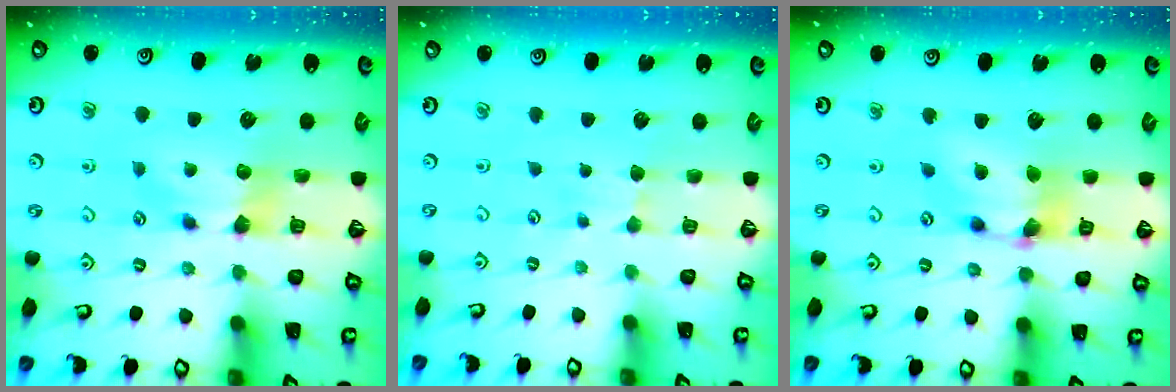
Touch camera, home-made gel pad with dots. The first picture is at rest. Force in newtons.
{"total": 3.1, "press": 3.1, "slide": 0.4}
{"total": 5.2, "press": 4.8, "slide": 2.1}